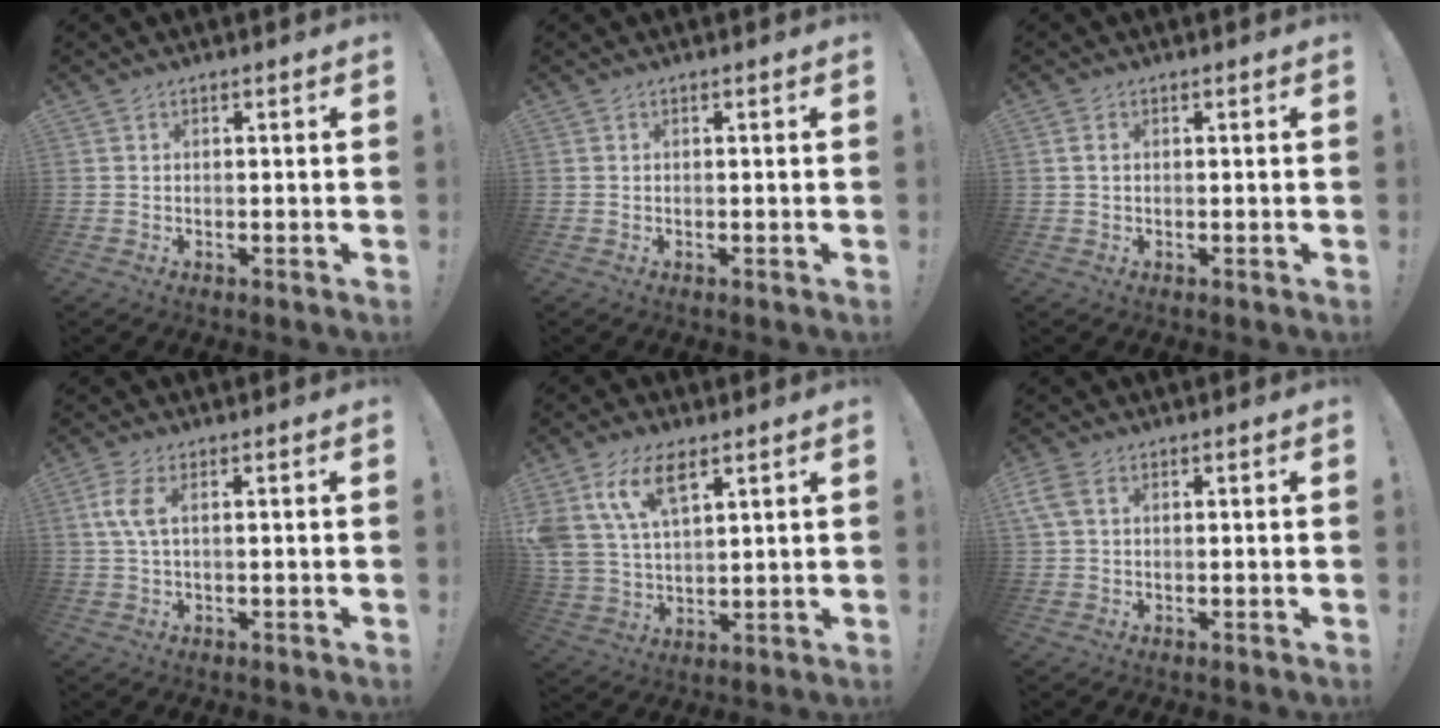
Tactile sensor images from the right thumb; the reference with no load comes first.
{"total": 0.0}
{"total": 1.3, "force": [0.4, 0.8, 1.0], "torque": [-0.015, 0.001, 0.007]}
{"total": 5.1, "force": [1.1, 1.8, 4.7], "torque": [-0.088, -0.003, 0.018]}
{"total": 13.1, "force": [7.3, 6.6, 8.6], "torque": [-0.179, -0.023, 0.136]}
{"total": 4.1, "force": [1.5, 2.2, 3.0], "torque": [-0.068, 0.006, 0.031]}